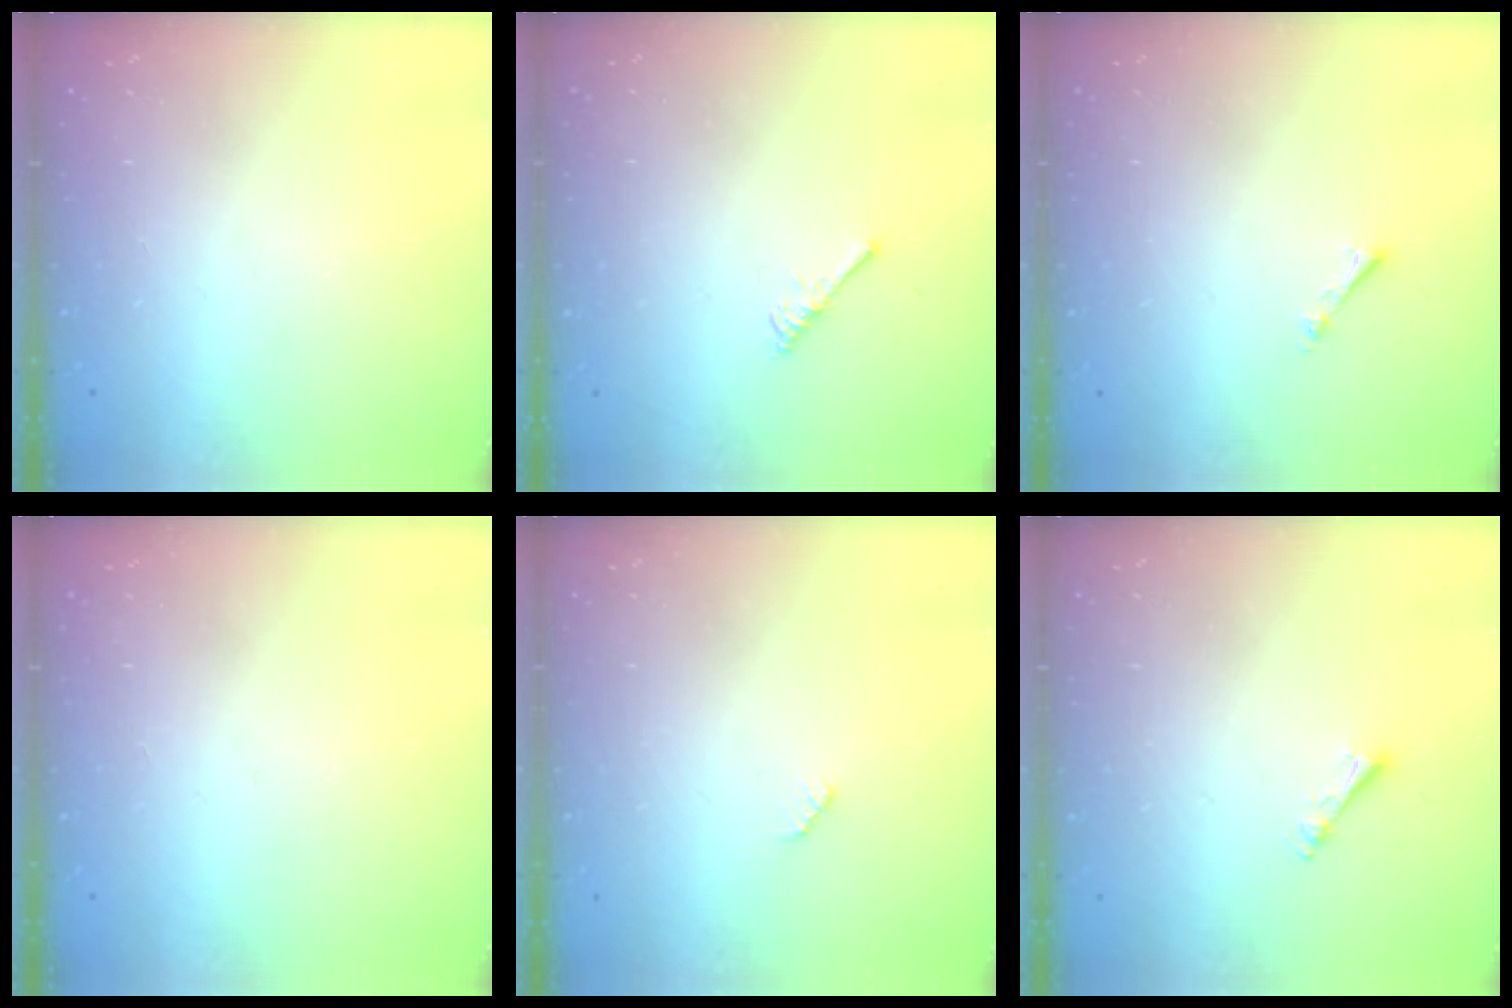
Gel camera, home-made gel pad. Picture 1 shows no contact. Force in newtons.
{"total": 3.0, "press": 2.9, "slide": 0.5}
{"total": 0.6, "press": 0.6, "slide": 0.2}
{"total": 0.0}
{"total": 2.5, "press": 2.5, "slide": 0.4}
{"total": 2.5, "press": 2.5, "slide": 0.4}